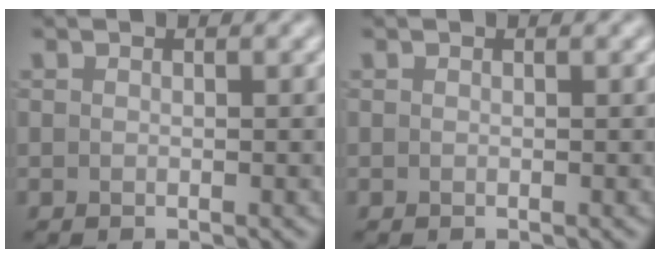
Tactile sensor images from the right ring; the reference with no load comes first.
{"total": 0.0}